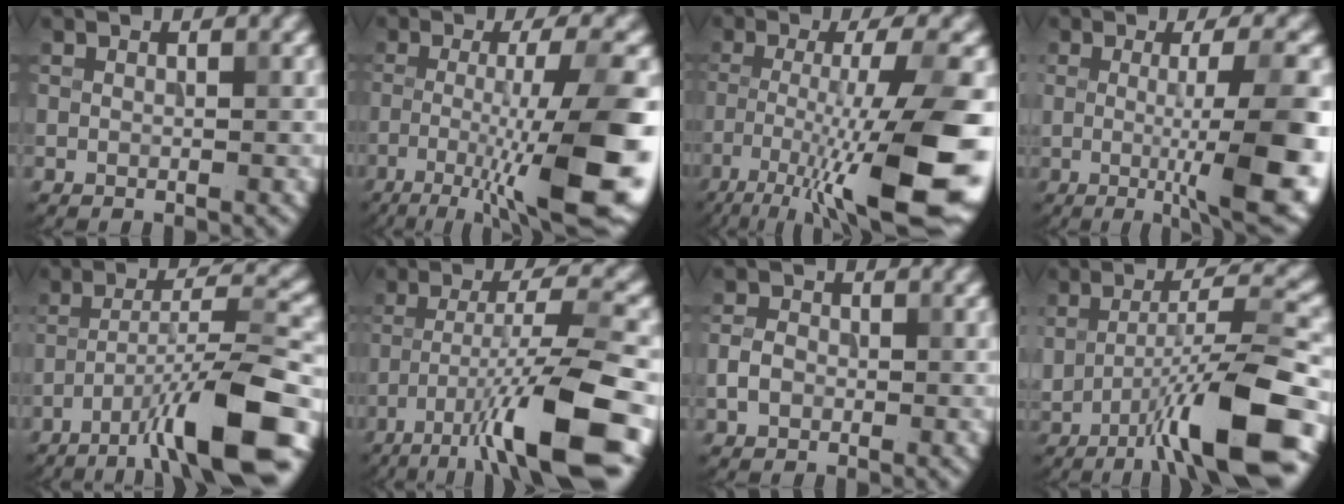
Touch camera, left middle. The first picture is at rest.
{"total": 10.9, "force": [-4.2, 1.6, 9.9], "torque": [-0.144, 0.006, -0.074]}
{"total": 12.7, "force": [-6.4, 2.4, 10.6], "torque": [-0.180, -0.007, -0.104]}
{"total": 10.6, "force": [-1.2, 2.5, 10.2], "torque": [-0.121, -0.017, -0.017]}
{"total": 11.4, "force": [-6.5, 1.9, 9.1], "torque": [-0.143, 0.018, -0.106]}
{"total": 11.3, "force": [-6.3, 1.6, 9.3], "torque": [-0.151, 0.010, -0.105]}
{"total": 2.0, "force": [-0.5, 1.6, 1.1], "torque": [-0.022, 0.001, -0.016]}
{"total": 10.3, "force": [-3.5, 2.2, 9.4], "torque": [-0.150, 0.009, -0.062]}